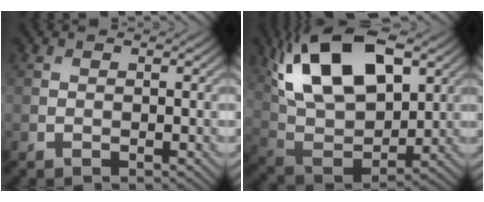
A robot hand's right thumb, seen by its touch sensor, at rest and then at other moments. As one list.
[{"total": 17.6, "force": [7.6, 9.1, 13.1], "torque": [-0.265, 0.021, 0.126]}]